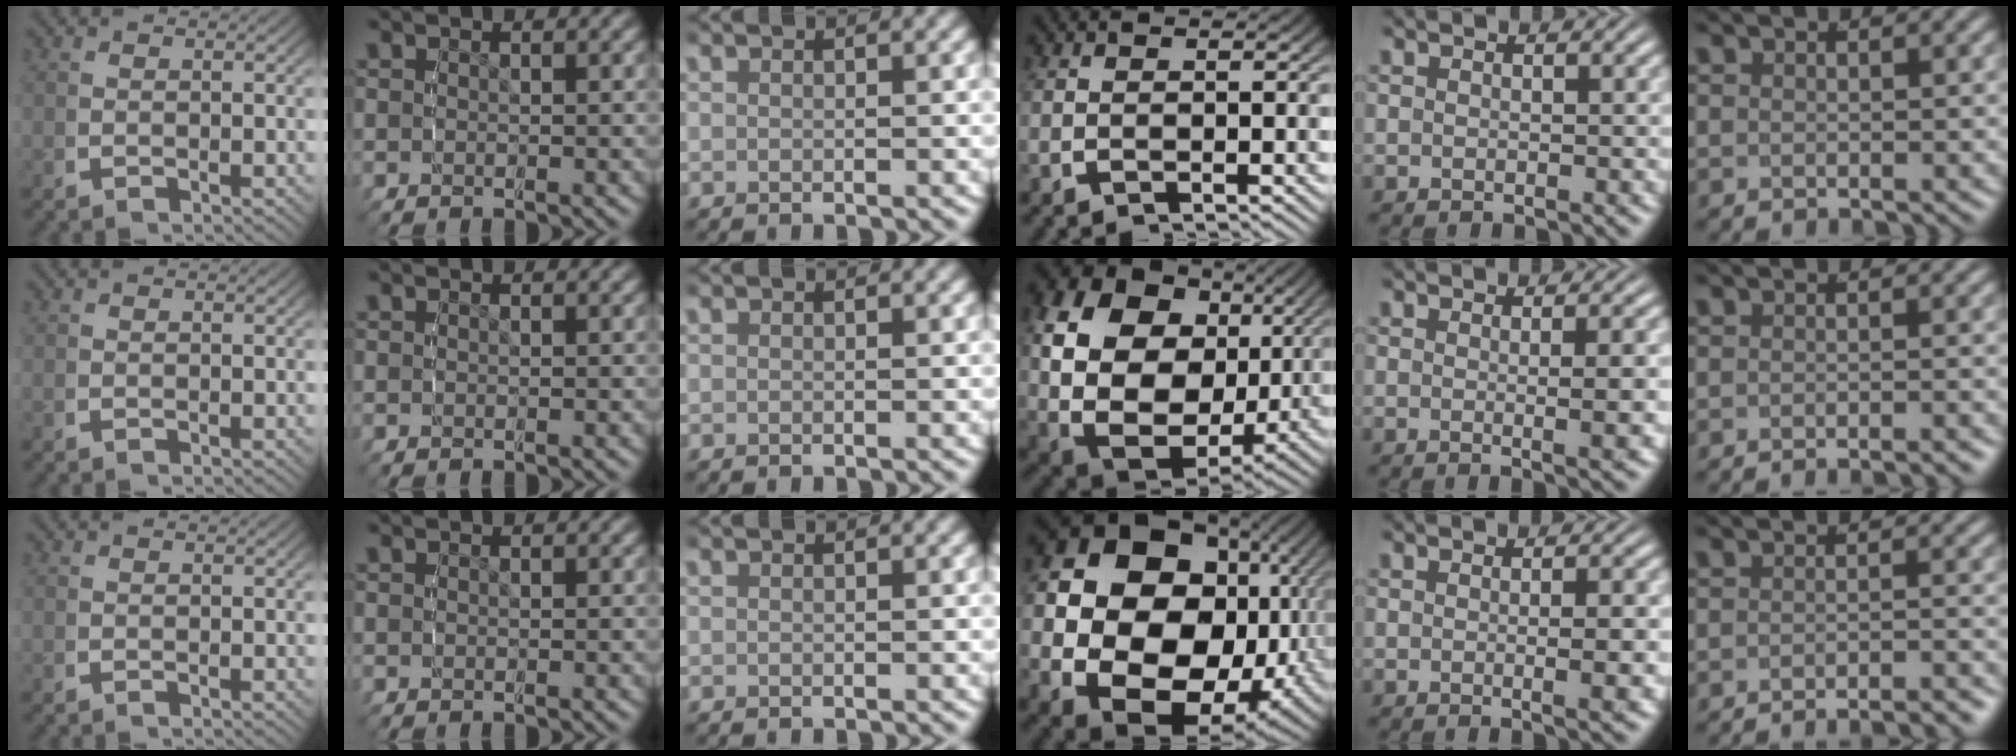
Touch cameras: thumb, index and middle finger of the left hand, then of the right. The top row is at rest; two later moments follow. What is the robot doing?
{"motion": "lift_and_place", "object": "cloth"}